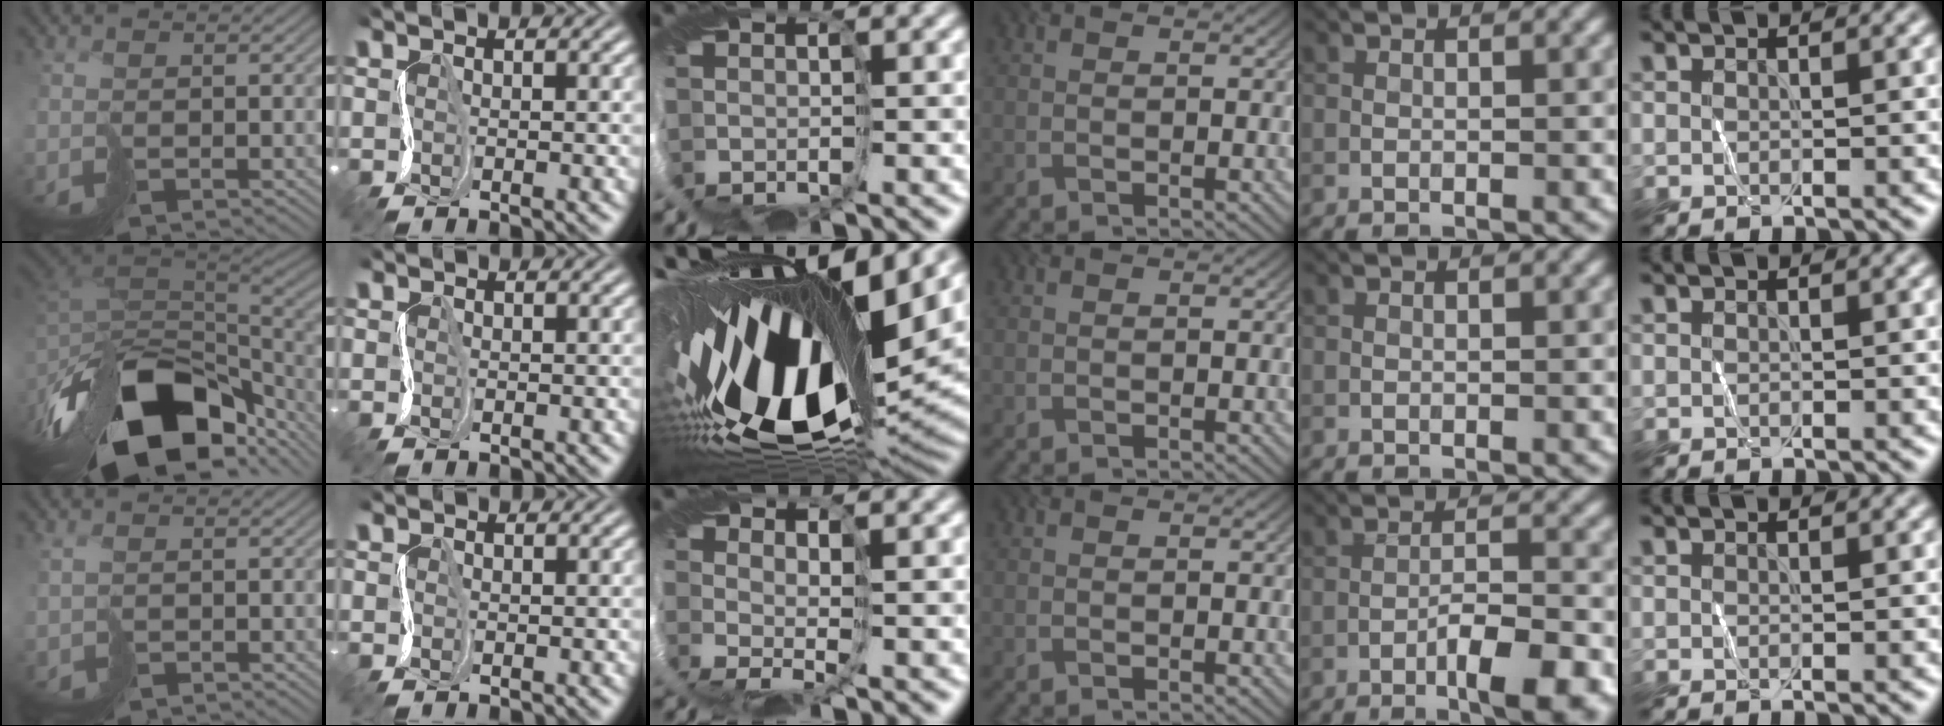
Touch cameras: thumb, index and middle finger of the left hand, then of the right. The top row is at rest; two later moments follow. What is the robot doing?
{"motion": "cut", "object": "paper"}